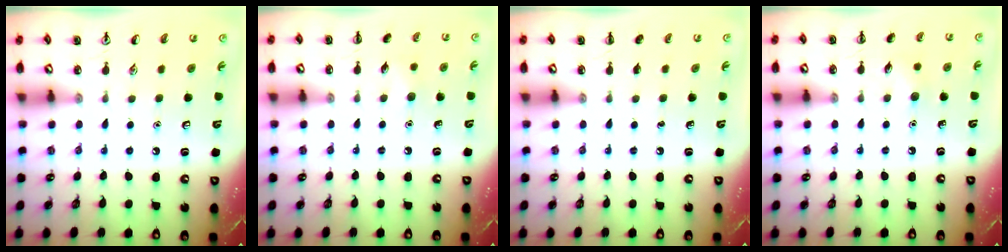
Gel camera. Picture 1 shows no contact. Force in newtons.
{"total": 4.5, "press": 4.3, "slide": 1.3}
{"total": 0.0}
{"total": 4.9, "press": 4.6, "slide": 1.4}